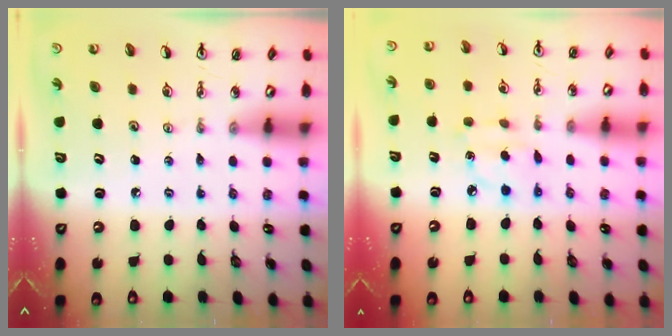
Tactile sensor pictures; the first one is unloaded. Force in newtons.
{"total": 2.8, "press": 2.8, "slide": 0.4}